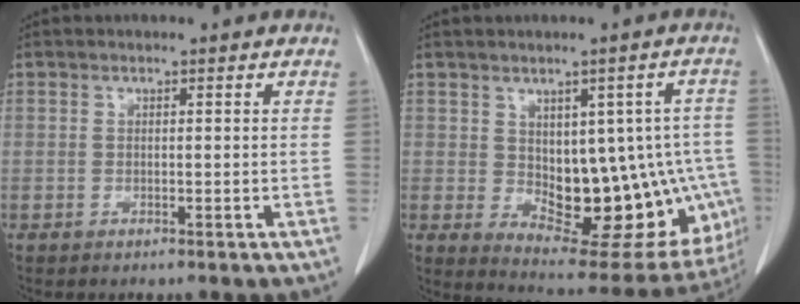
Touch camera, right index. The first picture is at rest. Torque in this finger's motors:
{"motor_torque": [1.32, -0.48, 0.30, 0.05]}